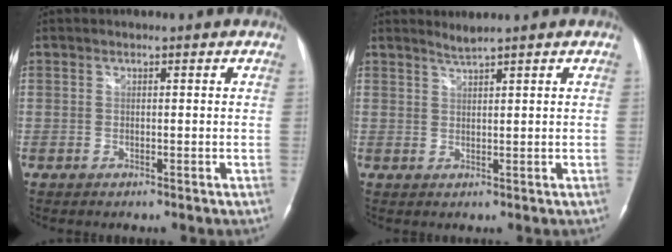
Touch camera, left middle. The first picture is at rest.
{"total": 1.5, "force": [1.4, -0.6, 0.2], "torque": [-0.009, -0.005, 0.027]}